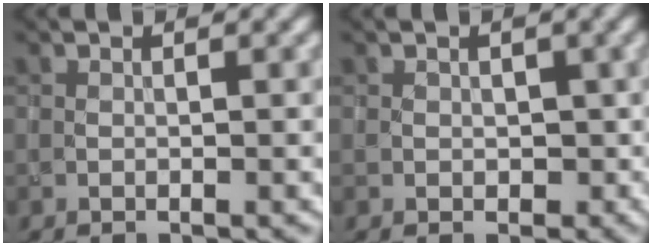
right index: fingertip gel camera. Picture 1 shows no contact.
{"total": 1.7, "force": [-0.1, 1.5, 0.7], "torque": [-0.010, -0.006, 0.001]}